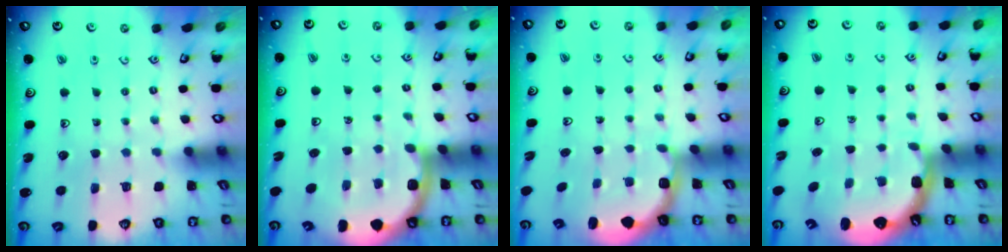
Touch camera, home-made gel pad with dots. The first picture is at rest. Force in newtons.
{"total": 4.8, "press": 4.7, "slide": 0.7}
{"total": 2.3, "press": 2.1, "slide": 1.0}
{"total": 2.7, "press": 1.4, "slide": 2.3}